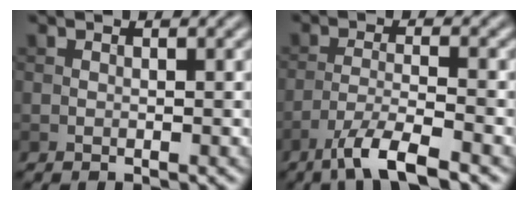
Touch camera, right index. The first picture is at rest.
{"total": 5.3, "force": [-3.7, 0.9, 3.7], "torque": [-0.068, -0.002, -0.074]}